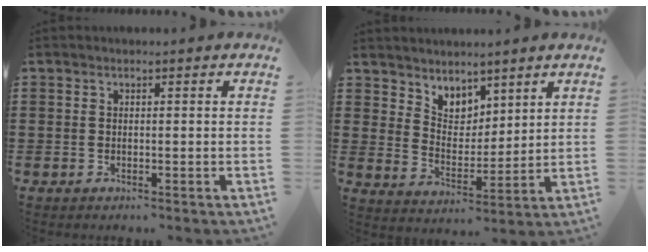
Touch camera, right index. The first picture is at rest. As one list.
[{"total": 4.9, "force": [4.1, 2.6, 0.1], "torque": [-0.025, -0.015, 0.076]}]